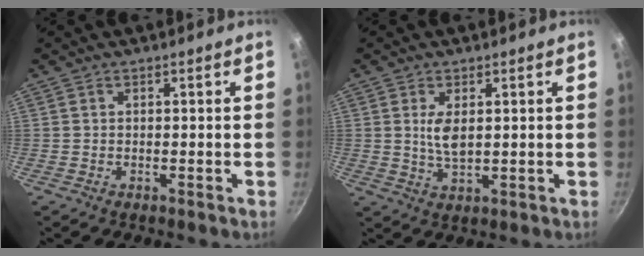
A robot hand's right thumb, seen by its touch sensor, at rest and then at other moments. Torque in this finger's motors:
{"motor_torque": [0.01, -0.11, 0.74, 0.20, 0.16]}